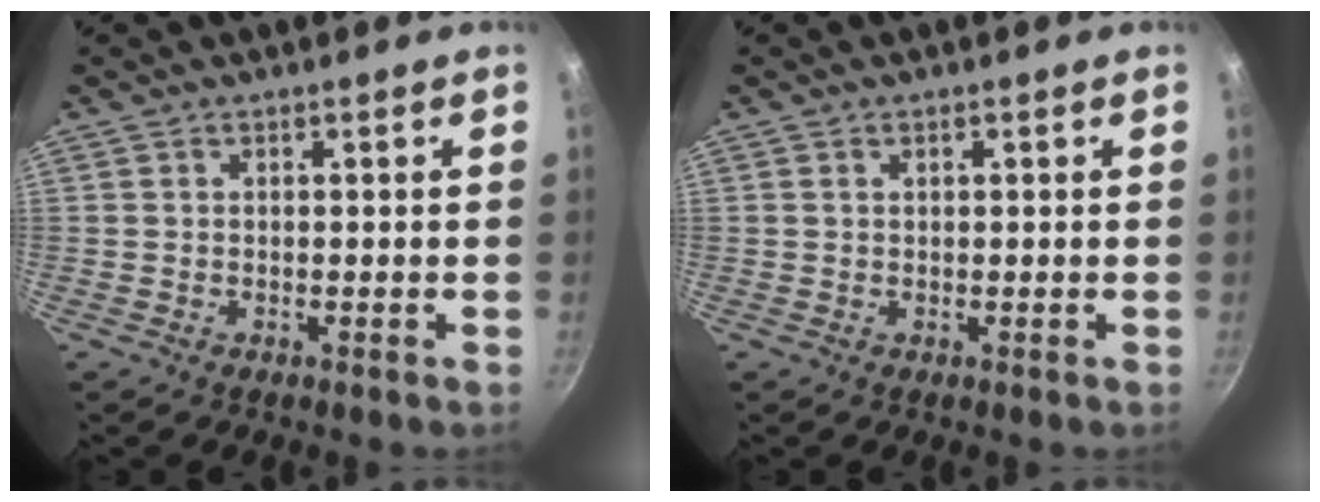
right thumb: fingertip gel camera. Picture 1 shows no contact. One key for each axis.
{"total": 0.7, "fx": 0.3, "fy": 0.4, "fz": 0.4, "tx": -0.004, "ty": 0.003, "tz": 0.006}